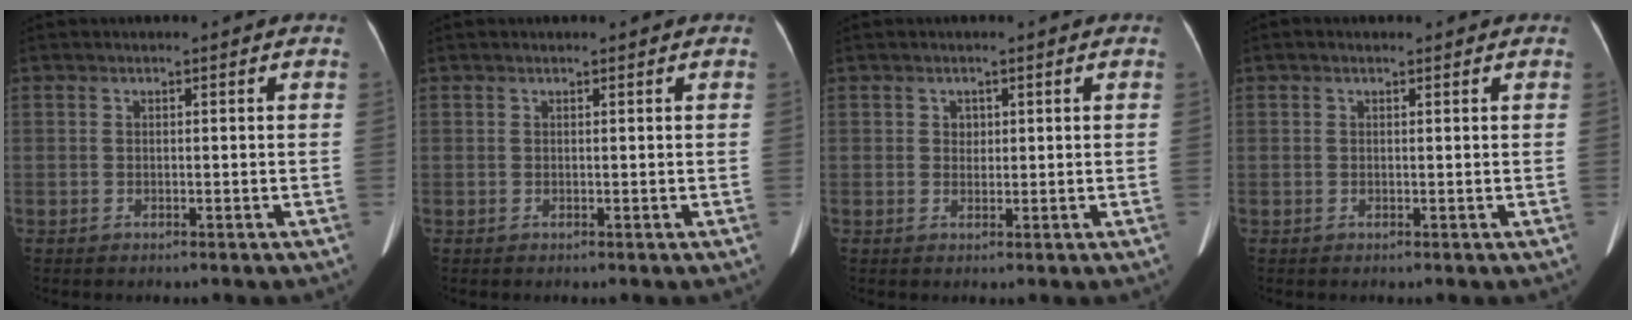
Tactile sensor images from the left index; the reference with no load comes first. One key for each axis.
{"total": 0.0}
{"total": 1.3, "fx": 0.3, "fy": 1.1, "fz": 0.5, "tx": -0.008, "ty": -0.001, "tz": 0.005}
{"total": 0.7, "fx": 0.3, "fy": 0.4, "fz": 0.4, "tx": -0.013, "ty": 0.002, "tz": 0.004}